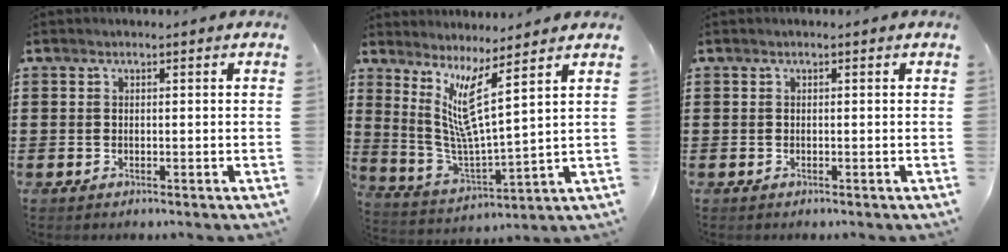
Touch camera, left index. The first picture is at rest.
{"total": 8.4, "force": [5.6, 0.5, 6.2], "torque": [-0.132, -0.039, 0.094]}
{"total": 0.0}